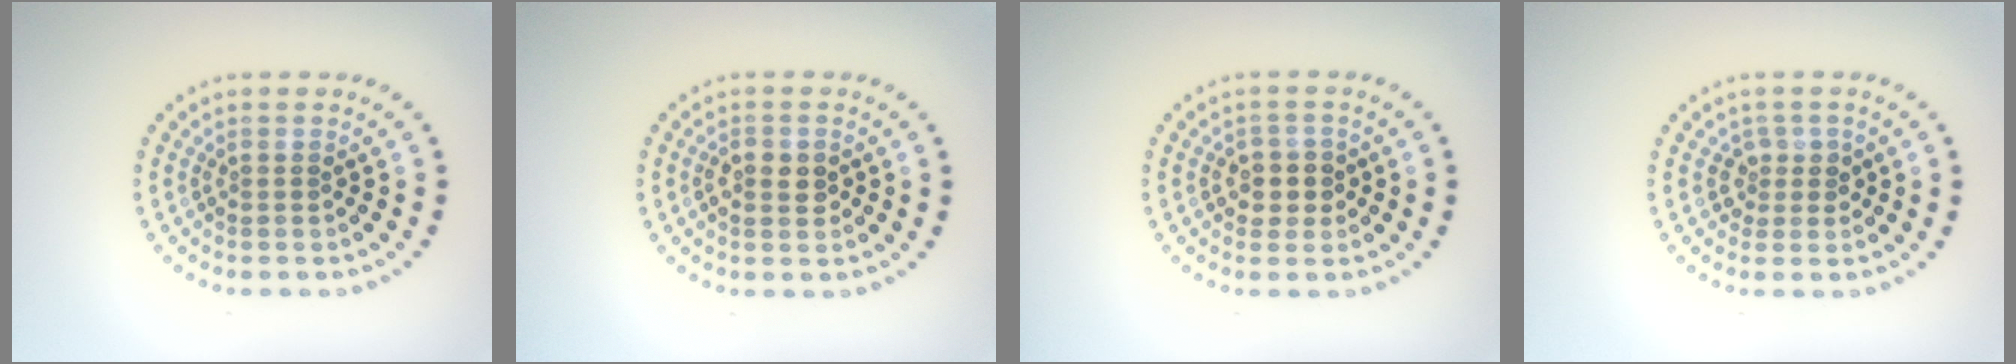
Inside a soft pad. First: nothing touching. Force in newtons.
{"total": 2.1, "press": 2.0, "slide": 0.3}
{"total": 2.4, "press": 2.3, "slide": 0.8}
{"total": 1.5, "press": 1.3, "slide": 0.9}